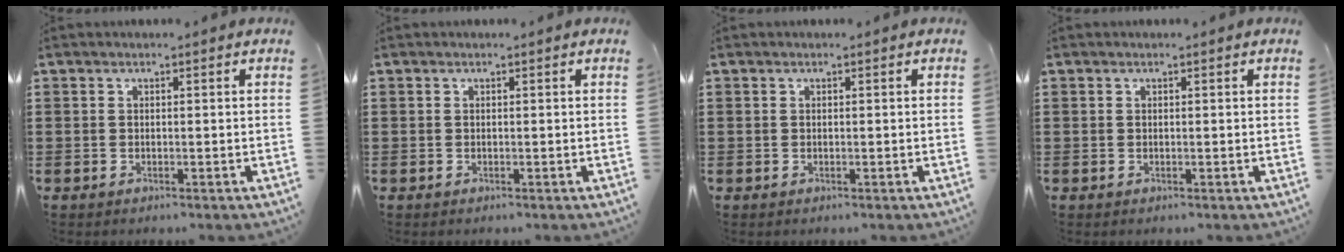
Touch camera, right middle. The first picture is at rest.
{"total": 0.0}
{"total": 0.0}
{"total": 0.0}